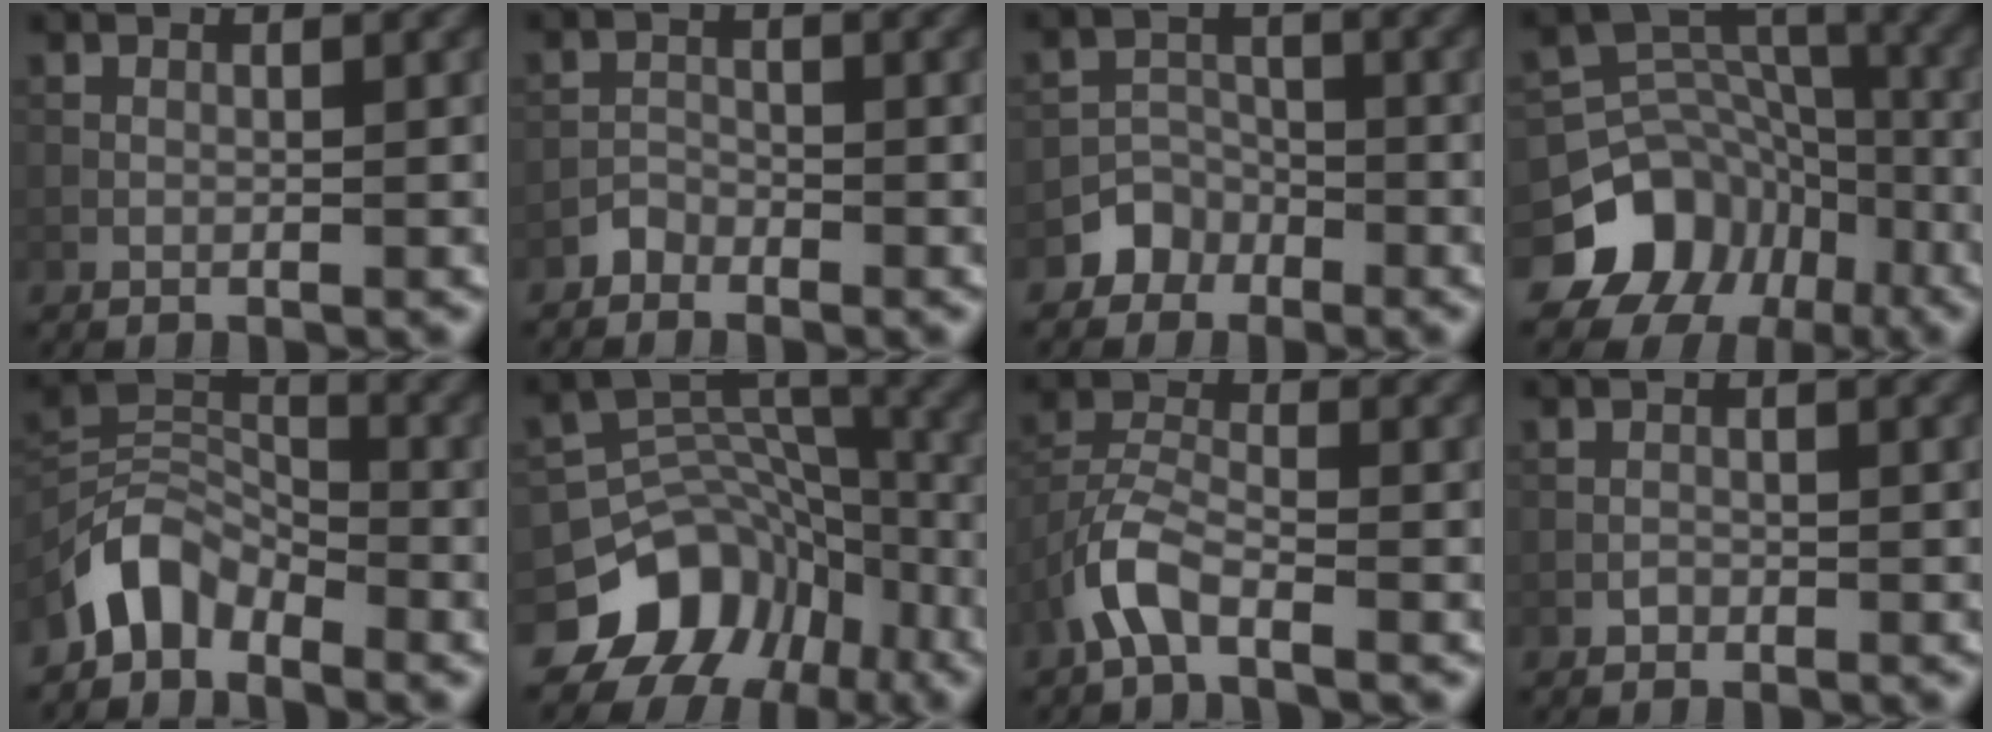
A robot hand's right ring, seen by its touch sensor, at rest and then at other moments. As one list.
[{"total": 1.4, "force": [-1.2, 0.7, 0.1], "torque": [0.002, 0.009, -0.023]}, {"total": 2.6, "force": [-1.8, 1.9, 0.2], "torque": [0.010, 0.008, -0.033]}, {"total": 12.3, "force": [-7.3, 9.4, 2.8], "torque": [-0.058, 0.007, -0.123]}, {"total": 4.9, "force": [-3.8, 2.5, 1.8], "torque": [-0.028, 0.007, -0.085]}, {"total": 10.4, "force": [-6.3, 7.6, 3.3], "torque": [-0.047, 0.025, -0.105]}, {"total": 4.1, "force": [-2.6, 1.6, 2.7], "torque": [-0.053, 0.009, -0.062]}, {"total": 0.6, "force": [-0.4, 0.5, 0.1], "torque": [0.000, -0.001, -0.008]}]